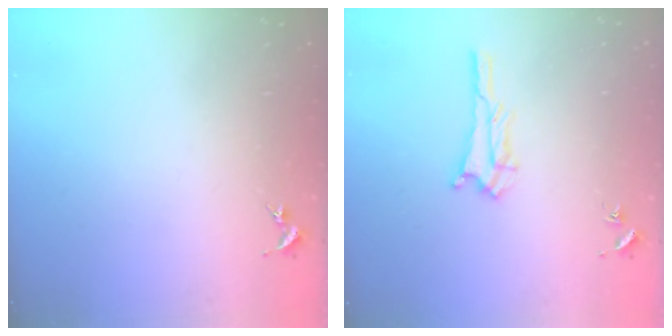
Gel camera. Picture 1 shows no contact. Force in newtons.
{"total": 2.3, "press": 2.2, "slide": 0.2}